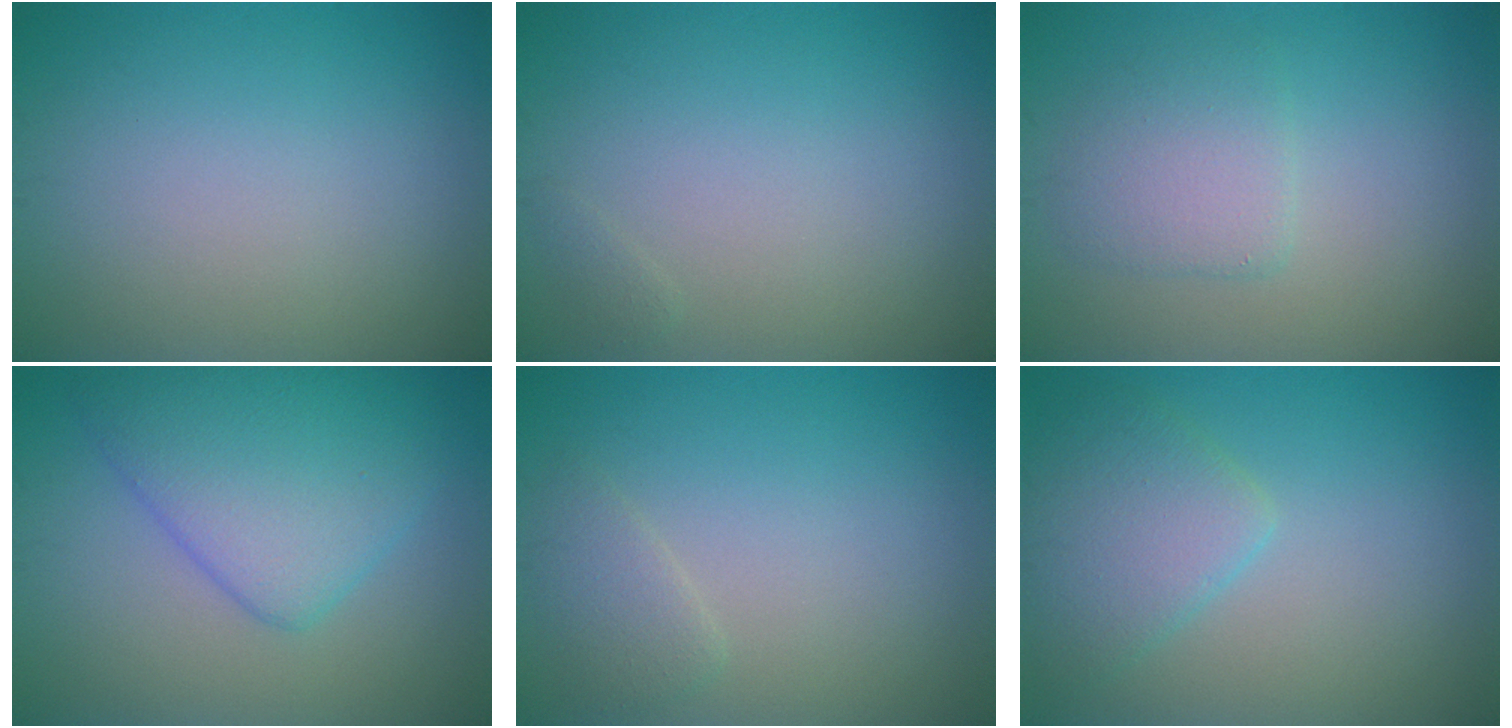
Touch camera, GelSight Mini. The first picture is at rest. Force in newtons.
{"total": 0.6, "press": 0.5, "slide": 0.1}
{"total": 2.9, "press": 2.9, "slide": 0.3}
{"total": 6.7, "press": 6.7, "slide": 0.2}
{"total": 1.6, "press": 1.6, "slide": 0.2}
{"total": 3.8, "press": 3.8, "slide": 0.3}